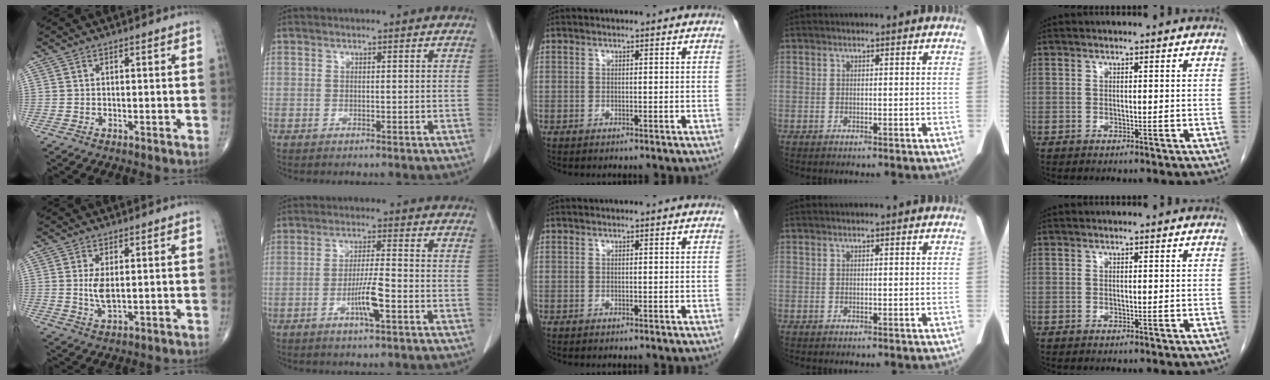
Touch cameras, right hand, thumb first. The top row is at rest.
{"thumb": {"total": 4.0, "force": [0.5, 1.6, 3.6], "torque": [-0.075, -0.012, 0.016]}, "index": {"total": 5.9, "force": [-2.3, 0.3, 5.4], "torque": [-0.101, -0.005, -0.044]}}